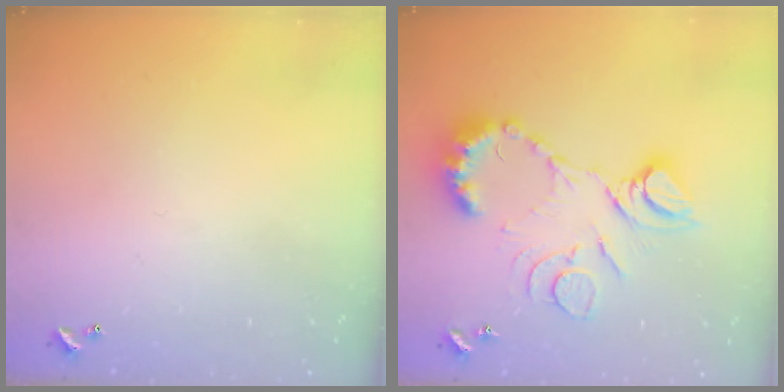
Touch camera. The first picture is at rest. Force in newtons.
{"total": 16.3, "press": 16.2, "slide": 1.7}